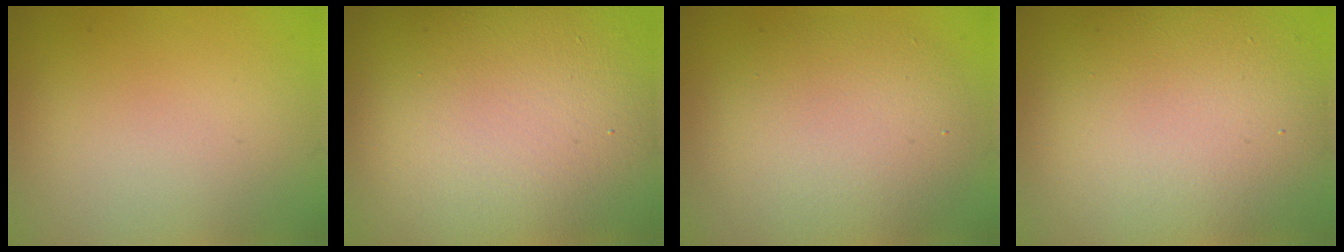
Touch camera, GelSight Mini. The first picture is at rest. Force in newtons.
{"total": 20.1, "press": 20.0, "slide": 1.2}
{"total": 6.2, "press": 6.2, "slide": 0.6}
{"total": 13.5, "press": 13.4, "slide": 1.2}